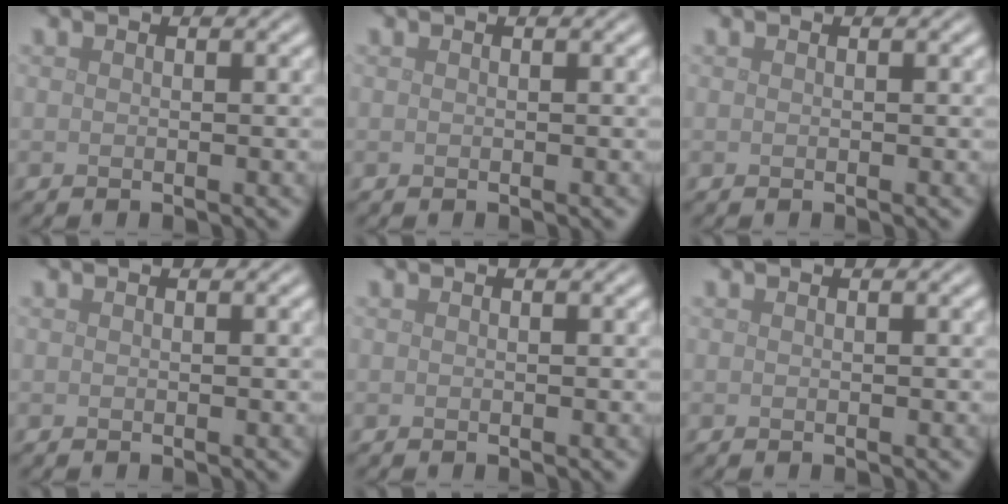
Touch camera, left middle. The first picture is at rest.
{"total": 0.0}
{"total": 0.0}
{"total": 0.0}
{"total": 0.0}
{"total": 0.0}